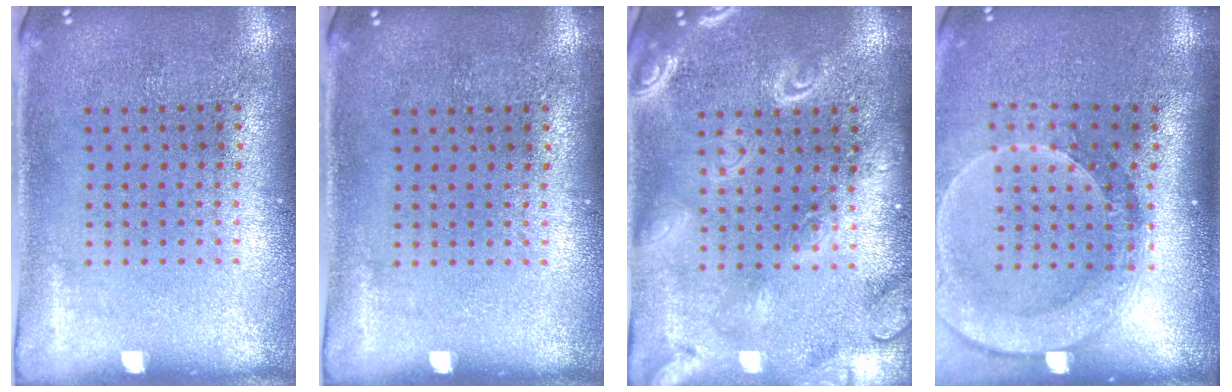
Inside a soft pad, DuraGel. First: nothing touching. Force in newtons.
{"total": 0.0}
{"total": 3.8, "press": 3.8, "slide": 0.5}
{"total": 2.5, "press": 1.9, "slide": 1.6}